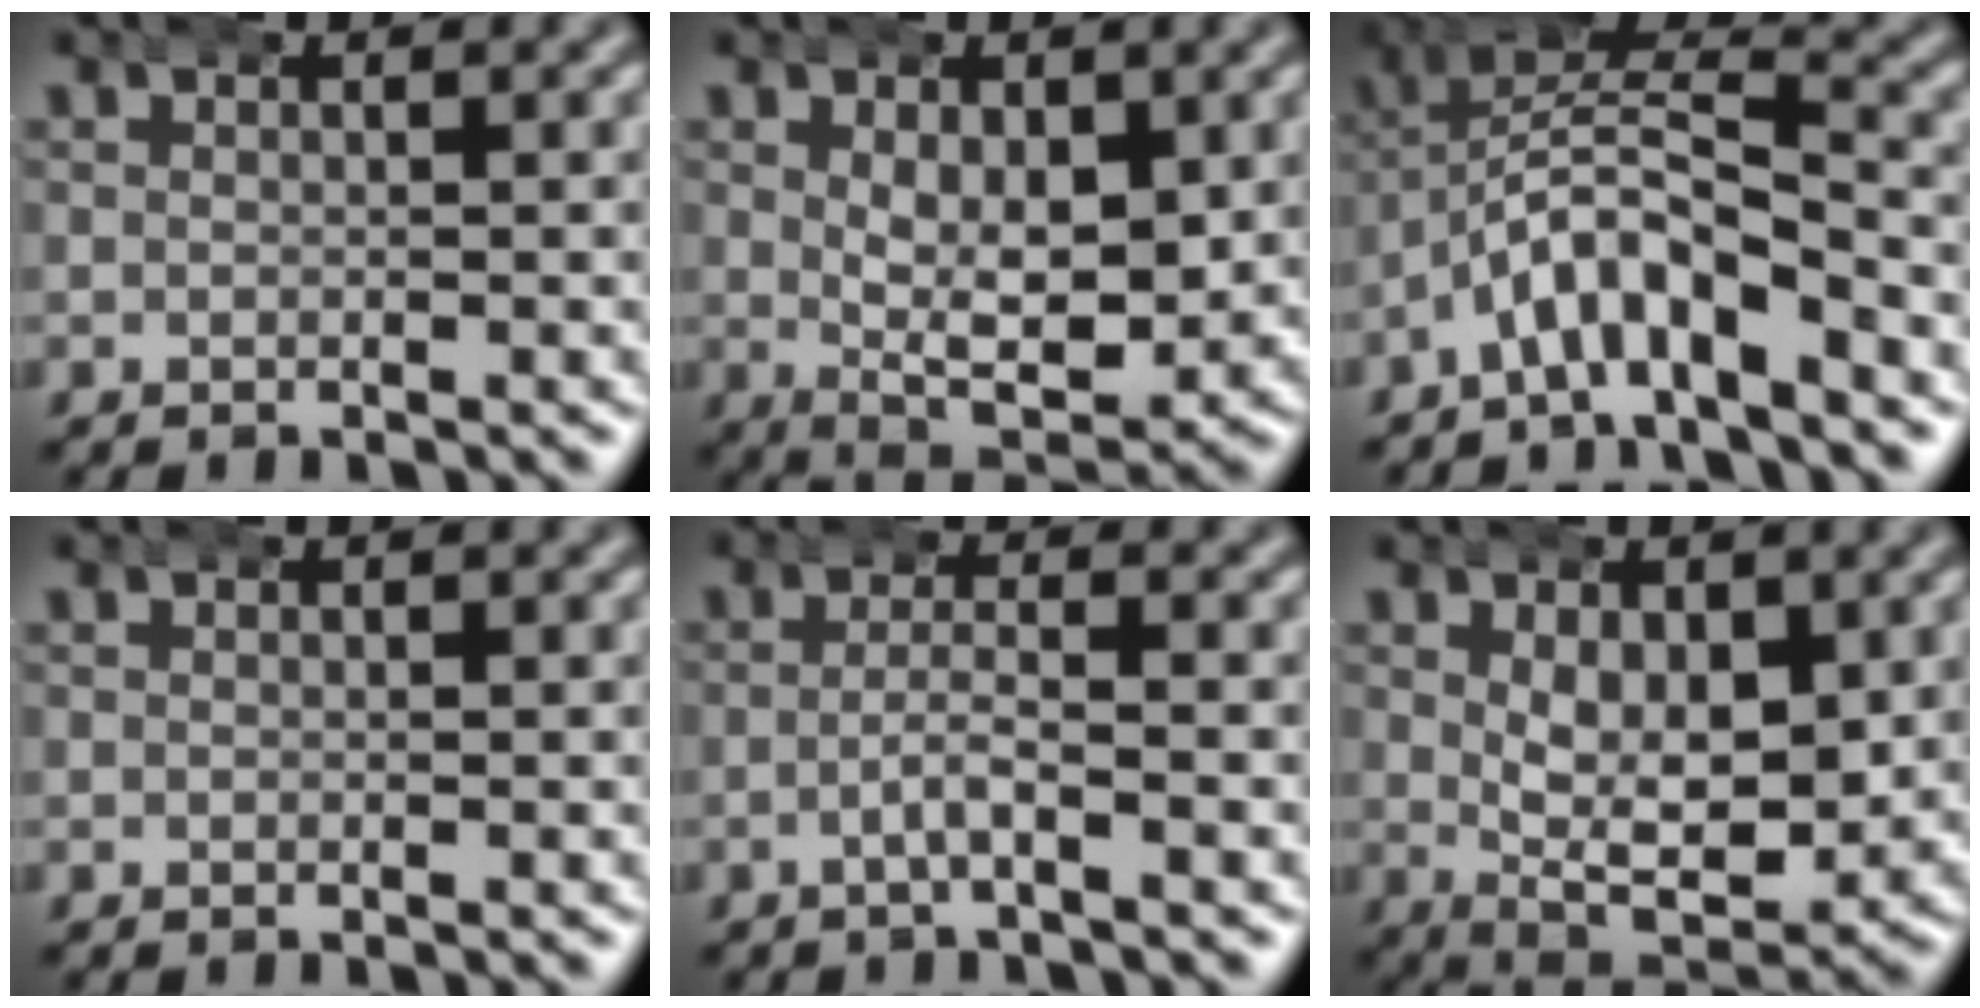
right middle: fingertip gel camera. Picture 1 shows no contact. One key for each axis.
{"total": 6.7, "fx": 0.4, "fy": 3.7, "fz": 5.6, "tx": -0.086, "ty": -0.022, "tz": 0.011}
{"total": 6.4, "fx": -1.8, "fy": 4.0, "fz": 4.7, "tx": -0.083, "ty": -0.008, "tz": -0.034}
{"total": 0.0}
{"total": 2.1, "fx": -1.5, "fy": -0.3, "fz": 1.4, "tx": -0.021, "ty": 0.005, "tz": -0.030}
{"total": 7.7, "fx": 0.3, "fy": 4.6, "fz": 6.1, "tx": -0.092, "ty": -0.026, "tz": 0.009}